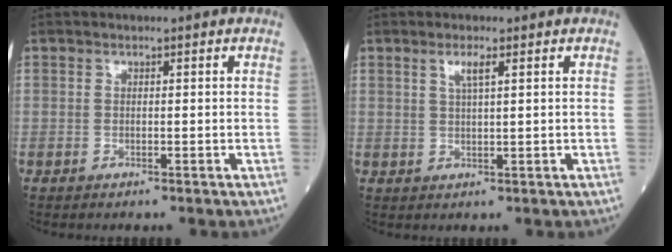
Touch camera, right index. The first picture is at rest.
{"total": 2.3, "force": [1.2, 0.0, 2.0], "torque": [-0.043, 0.001, 0.023]}